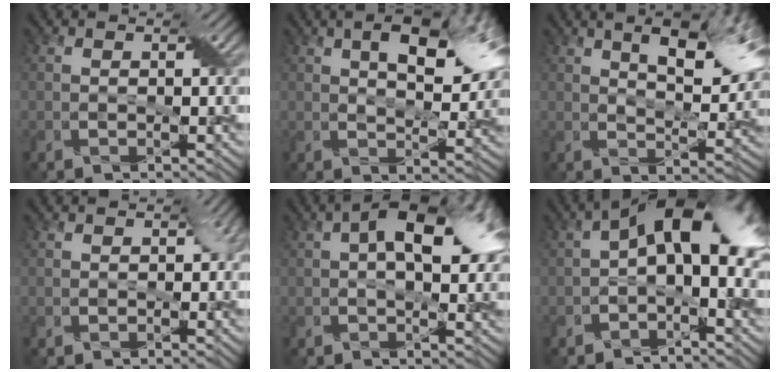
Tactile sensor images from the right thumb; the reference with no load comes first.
{"total": 10.3, "force": [4.4, 4.1, 8.4], "torque": [-0.128, 0.009, 0.062]}
{"total": 10.8, "force": [5.3, 3.6, 8.7], "torque": [-0.137, 0.011, 0.076]}
{"total": 1.6, "force": [-0.2, 1.2, 1.0], "torque": [-0.009, -0.007, -0.003]}
{"total": 10.4, "force": [2.3, 5.3, 8.6], "torque": [-0.115, 0.019, 0.024]}
{"total": 10.5, "force": [0.6, 5.4, 9.0], "torque": [-0.139, 0.016, -0.003]}